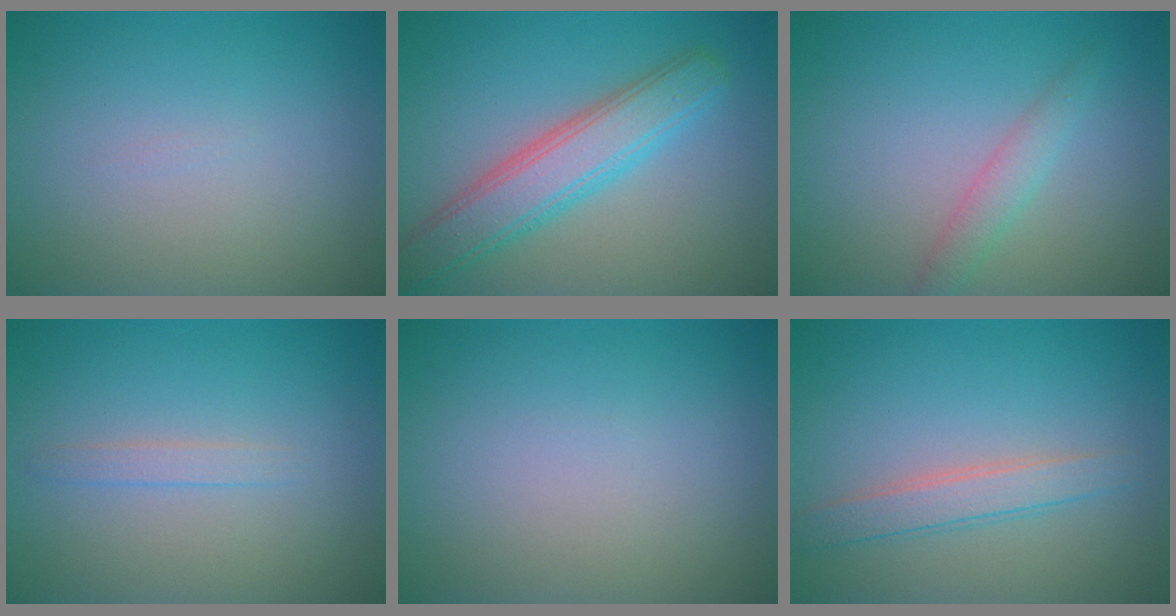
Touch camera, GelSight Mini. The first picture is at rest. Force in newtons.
{"total": 5.6, "press": 5.6, "slide": 0.1}
{"total": 1.9, "press": 1.9, "slide": 0.0}
{"total": 1.1, "press": 1.0, "slide": 0.1}
{"total": 0.0}
{"total": 2.4, "press": 2.4, "slide": 0.1}